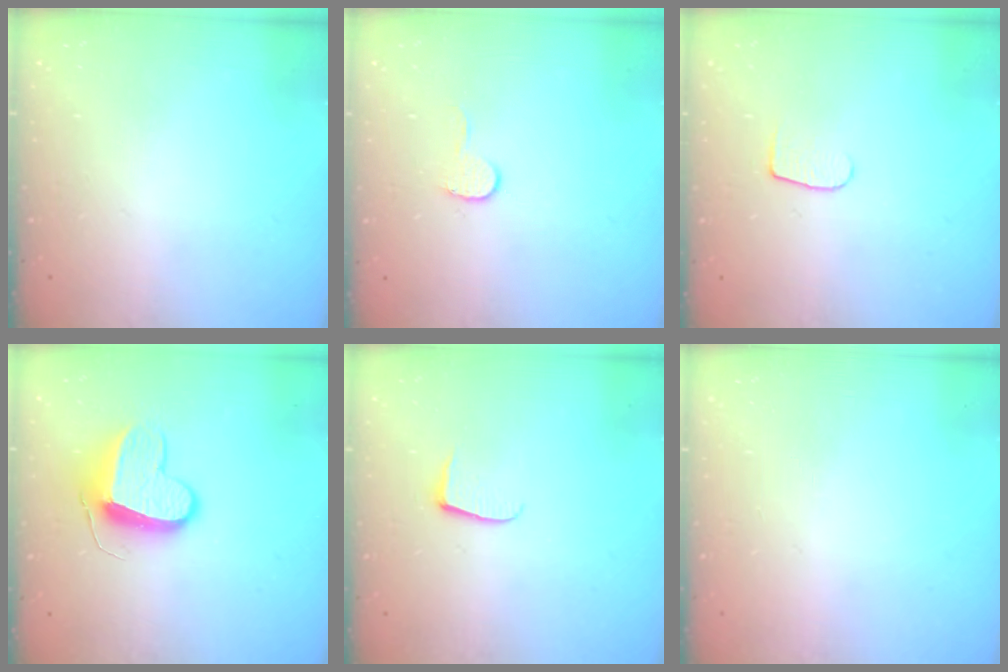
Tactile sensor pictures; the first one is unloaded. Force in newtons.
{"total": 5.6, "press": 5.6, "slide": 0.5}
{"total": 5.8, "press": 5.8, "slide": 0.7}
{"total": 9.9, "press": 9.9, "slide": 0.0}
{"total": 5.4, "press": 5.3, "slide": 0.5}
{"total": 0.6, "press": 0.6, "slide": 0.2}